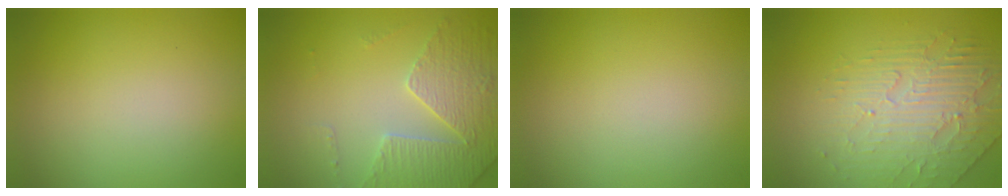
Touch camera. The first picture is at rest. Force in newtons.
{"total": 4.5, "press": 3.8, "slide": 2.4}
{"total": 0.0}
{"total": 4.0, "press": 3.6, "slide": 1.6}